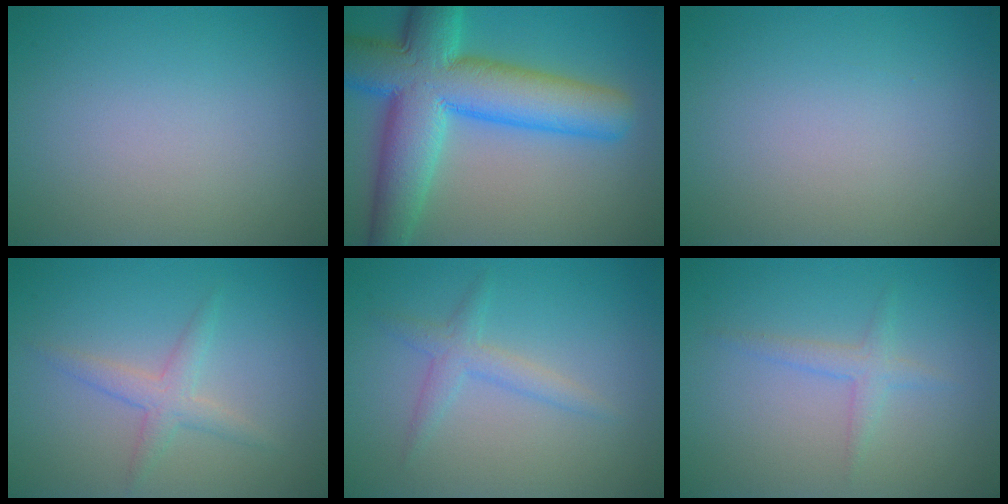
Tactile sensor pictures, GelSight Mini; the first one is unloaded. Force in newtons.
{"total": 12.1, "press": 12.1, "slide": 0.3}
{"total": 0.0}
{"total": 2.2, "press": 2.2, "slide": 0.0}
{"total": 1.9, "press": 1.9, "slide": 0.1}
{"total": 1.6, "press": 1.6, "slide": 0.1}